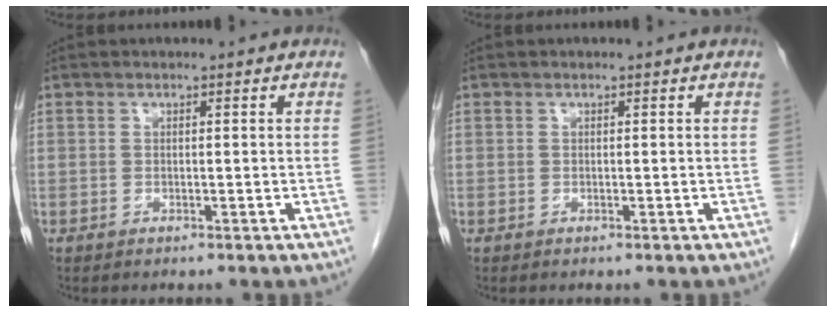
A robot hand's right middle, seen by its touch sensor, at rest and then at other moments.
{"total": 0.0}